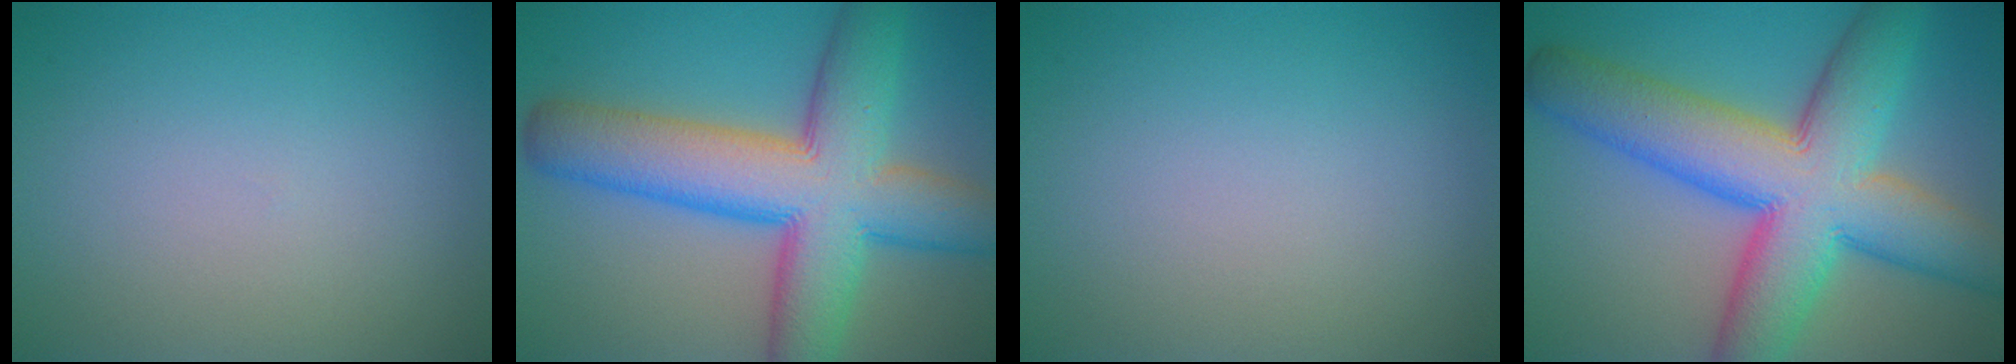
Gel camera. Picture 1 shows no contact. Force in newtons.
{"total": 12.2, "press": 12.2, "slide": 0.4}
{"total": 0.0}
{"total": 12.8, "press": 12.8, "slide": 0.5}